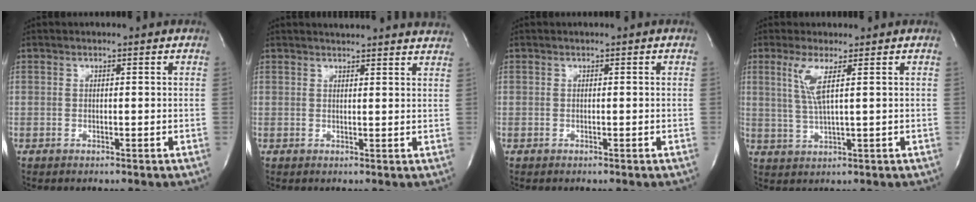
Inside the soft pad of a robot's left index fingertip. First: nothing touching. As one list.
[{"total": 12.4, "force": [12.1, 0.8, 2.8], "torque": [-0.030, -0.012, 0.130]}, {"total": 0.0}, {"total": 4.3, "force": [1.6, -0.1, 4.0], "torque": [-0.092, -0.006, 0.037]}]